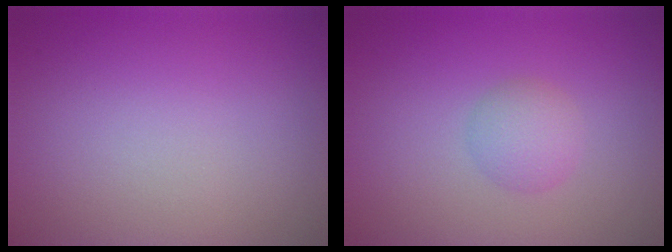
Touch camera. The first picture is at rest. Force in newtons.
{"total": 1.9, "press": 1.9, "slide": 0.0}